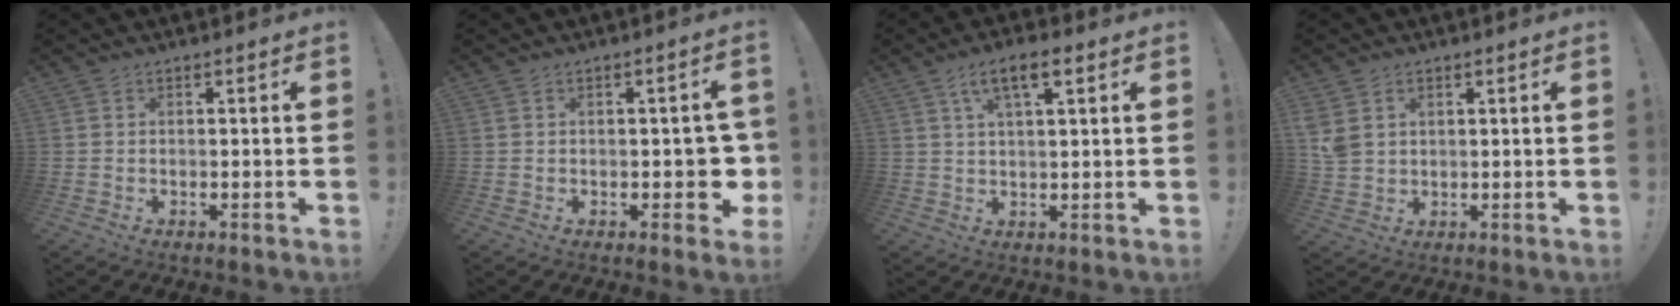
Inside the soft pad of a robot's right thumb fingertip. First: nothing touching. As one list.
[{"total": 5.0, "force": [-1.3, 3.2, 3.6], "torque": [-0.033, 0.009, -0.019]}, {"total": 7.0, "force": [3.1, 2.3, 5.8], "torque": [-0.101, -0.003, 0.054]}, {"total": 4.6, "force": [1.8, 3.6, 2.3], "torque": [-0.039, -0.008, 0.035]}]